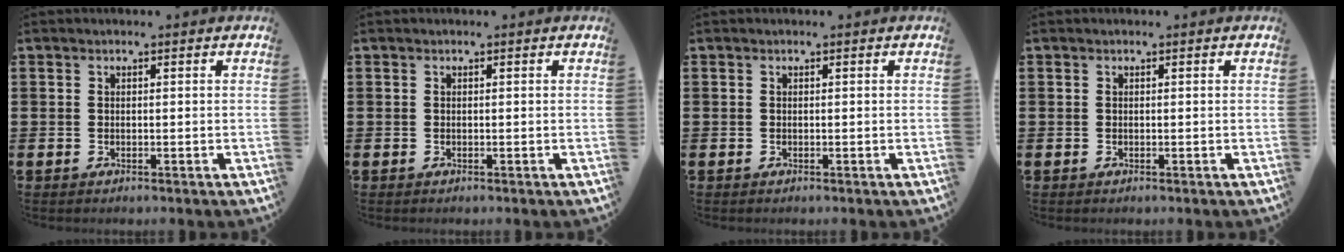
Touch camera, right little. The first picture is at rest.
{"total": 0.0}
{"total": 0.0}
{"total": 0.0}